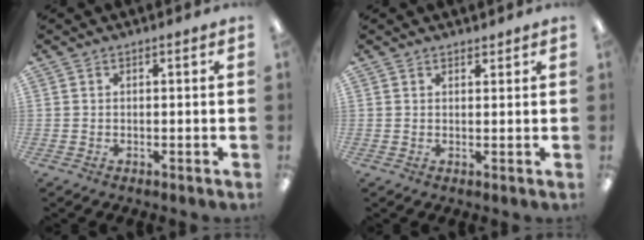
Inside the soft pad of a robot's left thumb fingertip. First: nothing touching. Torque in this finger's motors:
{"motor_torque": [-0.20, 0.34, -0.20, -0.11, -0.02]}